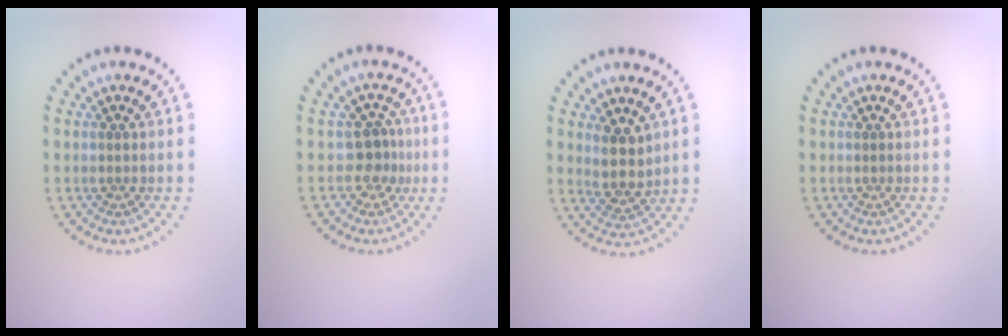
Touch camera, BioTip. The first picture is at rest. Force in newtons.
{"total": 2.3, "press": 1.6, "slide": 1.6}
{"total": 2.9, "press": 2.6, "slide": 1.3}
{"total": 0.0}